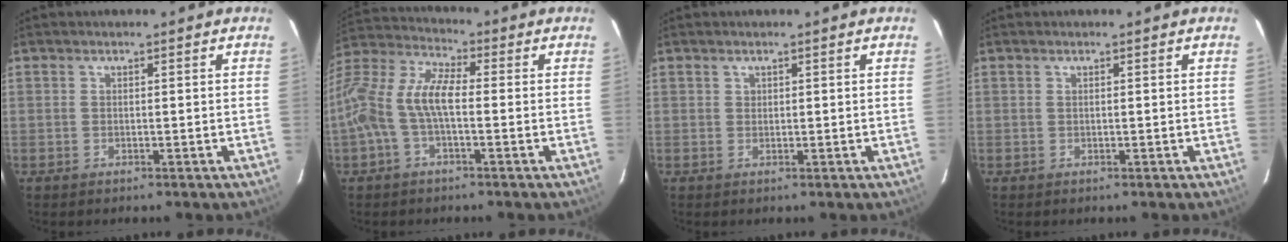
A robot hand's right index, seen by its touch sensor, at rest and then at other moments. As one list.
[{"total": 12.2, "force": [-1.9, 4.9, 11.0], "torque": [-0.229, 0.015, -0.045]}, {"total": 0.6, "force": [0.3, 0.5, 0.0], "torque": [0.002, 0.004, 0.005]}, {"total": 0.0}]